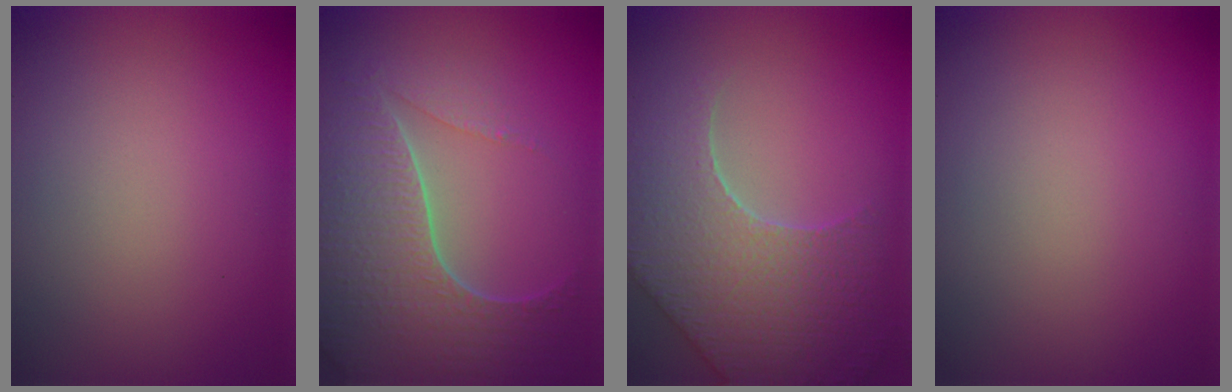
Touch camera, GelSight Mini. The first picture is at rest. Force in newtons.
{"total": 7.8, "press": 5.7, "slide": 5.3}
{"total": 9.1, "press": 6.4, "slide": 6.4}
{"total": 0.0}